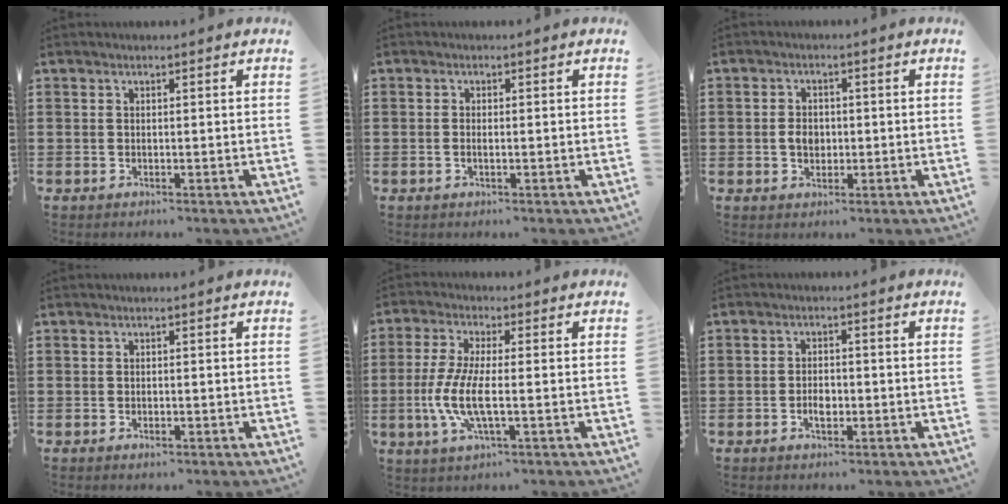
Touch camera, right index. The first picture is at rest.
{"total": 0.8, "force": [-0.2, 0.2, 0.7], "torque": [-0.014, -0.002, -0.004]}
{"total": 2.9, "force": [-0.2, 2.0, 2.1], "torque": [-0.036, 0.000, -0.006]}
{"total": 0.8, "force": [-0.3, 0.3, 0.6], "torque": [-0.013, -0.004, -0.005]}
{"total": 7.6, "force": [-1.9, 2.0, 7.1], "torque": [-0.163, -0.015, -0.043]}
{"total": 2.8, "force": [-0.9, 1.4, 2.3], "torque": [-0.043, 0.004, -0.016]}